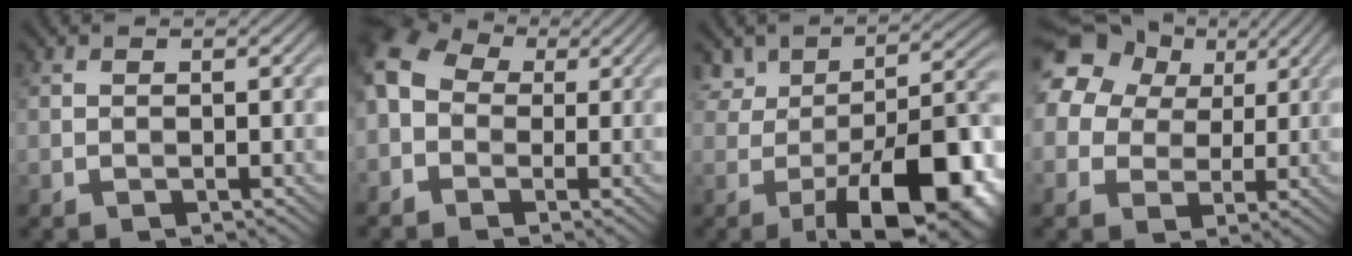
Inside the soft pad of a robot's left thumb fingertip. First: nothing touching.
{"total": 8.8, "force": [-0.6, 7.0, 5.3], "torque": [-0.155, 0.002, -0.031]}
{"total": 14.6, "force": [-4.7, 6.8, 12.0], "torque": [-0.162, -0.005, -0.077]}
{"total": 15.9, "force": [6.5, 12.4, 7.6], "torque": [-0.214, 0.042, 0.123]}